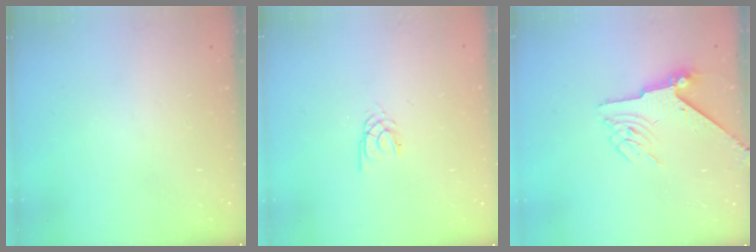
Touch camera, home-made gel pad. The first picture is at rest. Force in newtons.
{"total": 1.7, "press": 1.7, "slide": 0.3}
{"total": 5.9, "press": 5.8, "slide": 1.0}